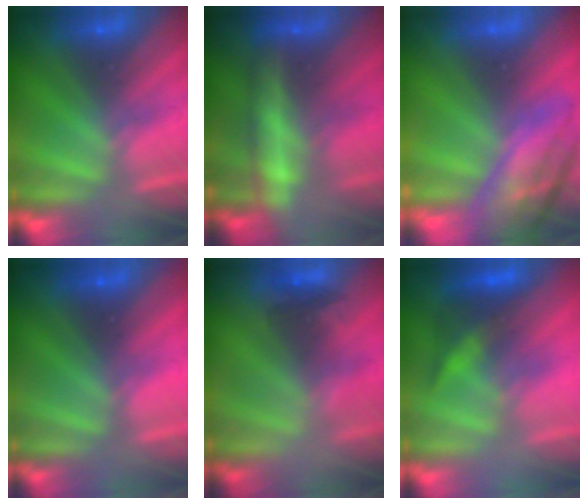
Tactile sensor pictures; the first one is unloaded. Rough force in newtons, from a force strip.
{"total": 9.8}
{"total": 7.1}
{"total": 3.5}
{"total": 2.3}
{"total": 2.9}